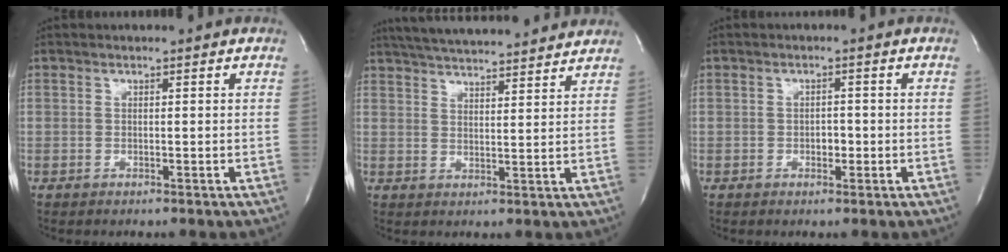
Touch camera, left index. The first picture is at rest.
{"total": 18.8, "force": [17.0, 2.5, 7.5], "torque": [-0.127, 0.038, 0.242]}
{"total": 1.7, "force": [-0.5, 1.0, 1.2], "torque": [-0.018, 0.003, -0.006]}